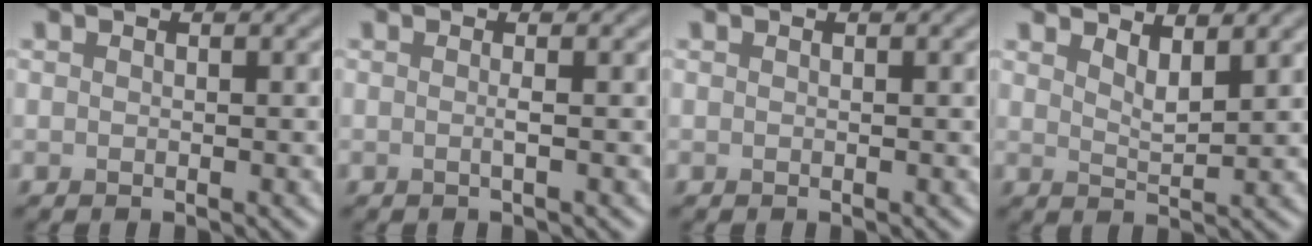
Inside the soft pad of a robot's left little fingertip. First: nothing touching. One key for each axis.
{"total": 1.0, "fx": -0.1, "fy": 0.2, "fz": 1.0, "tx": -0.013, "ty": -0.002, "tz": -0.006}
{"total": 0.0}
{"total": 2.3, "fx": 1.9, "fy": 0.5, "fz": 1.3, "tx": -0.019, "ty": -0.005, "tz": 0.034}